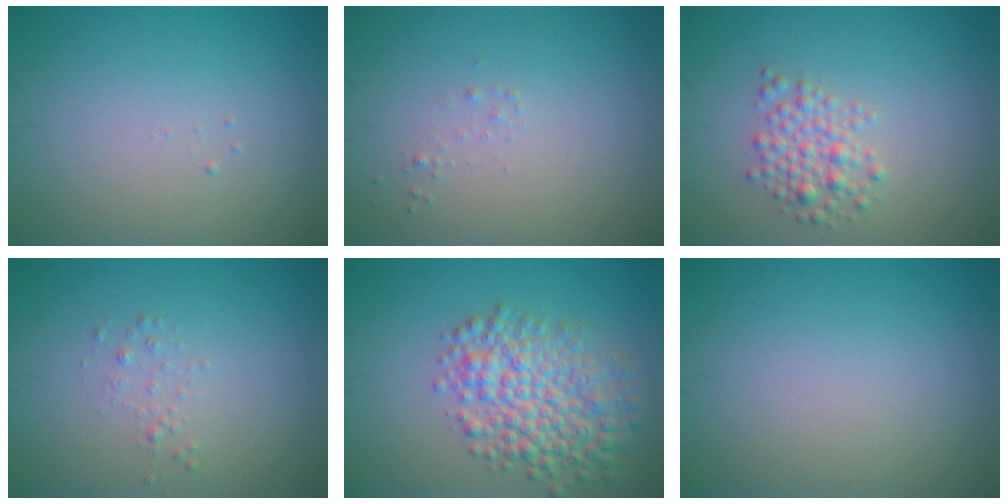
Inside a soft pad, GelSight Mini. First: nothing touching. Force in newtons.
{"total": 0.5, "press": 0.5, "slide": 0.0}
{"total": 2.6, "press": 2.6, "slide": 0.2}
{"total": 0.8, "press": 0.8, "slide": 0.1}
{"total": 6.7, "press": 6.7, "slide": 0.2}
{"total": 0.0}